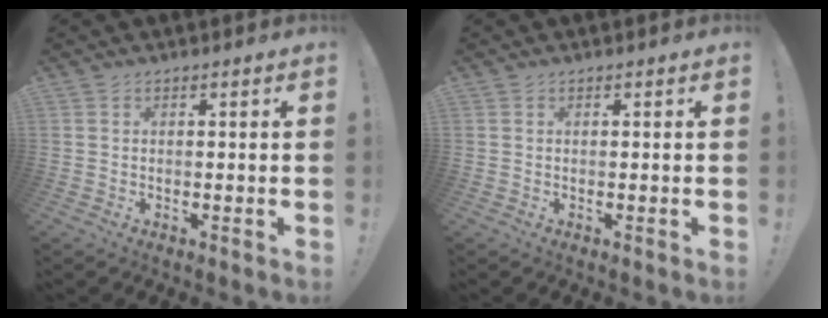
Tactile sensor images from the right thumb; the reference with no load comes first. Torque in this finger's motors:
{"motor_torque": [-0.04, -0.05, 0.19, 0.10, 0.06]}